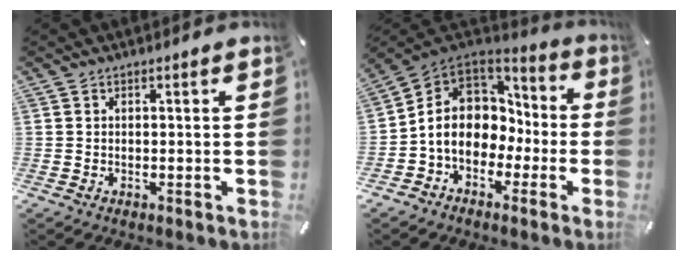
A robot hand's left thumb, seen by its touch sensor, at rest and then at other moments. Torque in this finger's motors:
{"motor_torque": [0.59, 2.37, 1.35, 0.57, 0.59]}